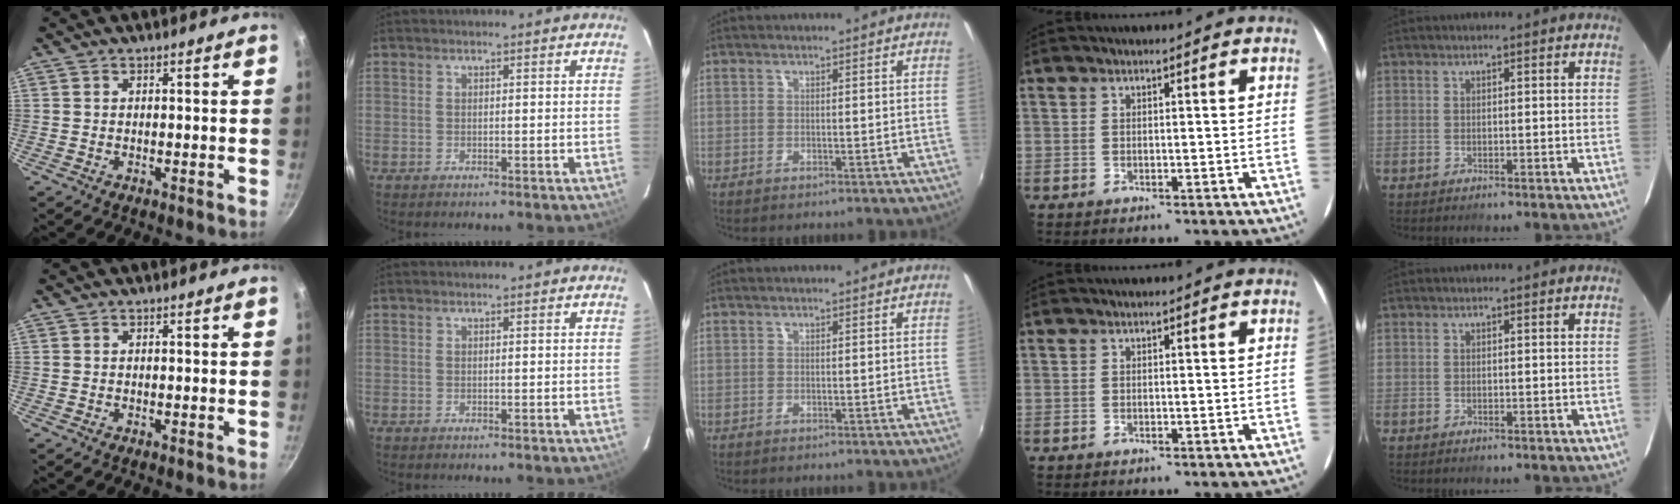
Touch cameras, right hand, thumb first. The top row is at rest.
{}